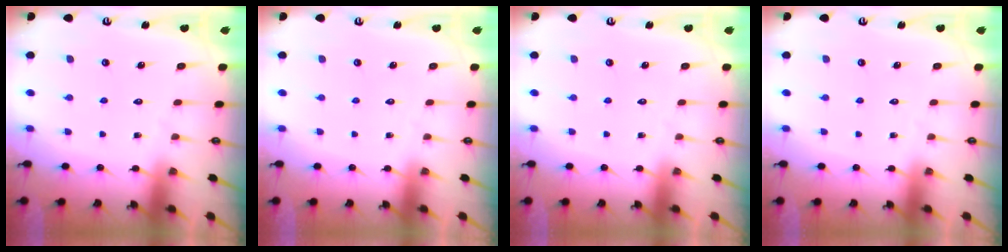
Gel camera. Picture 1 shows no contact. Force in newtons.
{"total": 0.0}
{"total": 0.0}
{"total": 0.0}